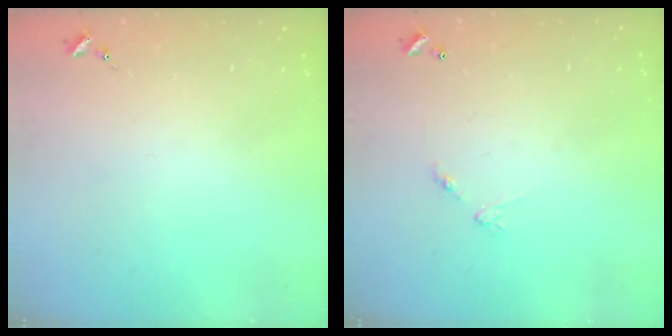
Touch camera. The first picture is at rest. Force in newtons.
{"total": 5.9, "press": 5.9, "slide": 0.4}